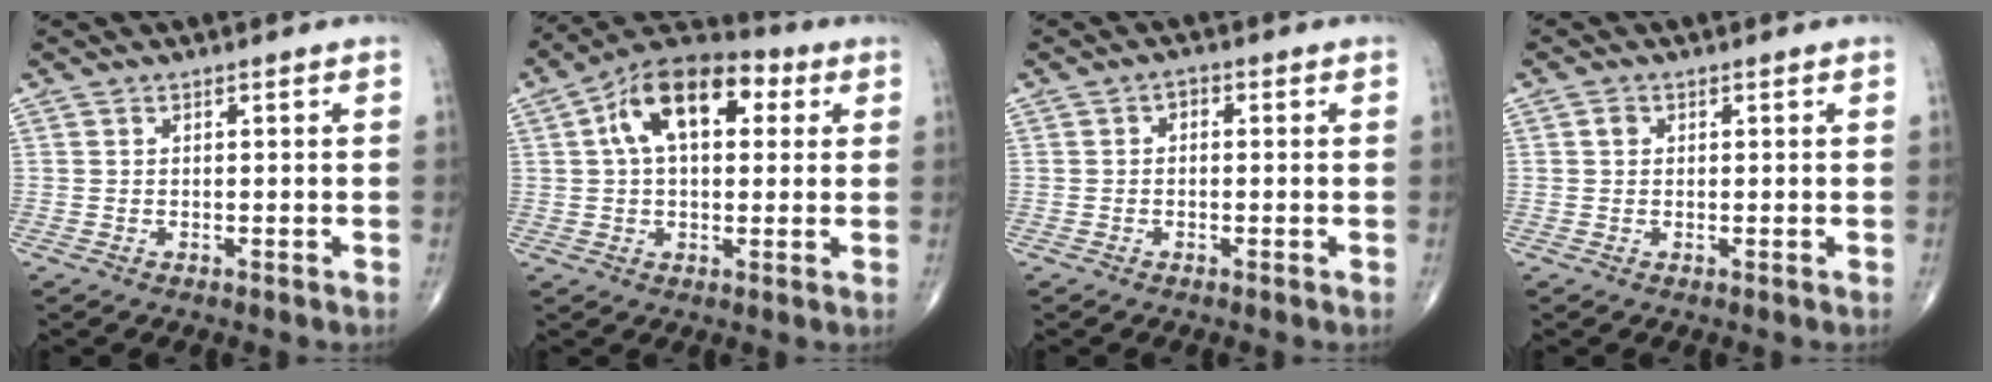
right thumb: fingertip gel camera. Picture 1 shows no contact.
{"total": 15.2, "force": [4.1, 8.6, 11.8], "torque": [-0.176, 0.028, 0.058]}
{"total": 1.6, "force": [0.0, 1.1, 1.1], "torque": [-0.008, 0.008, -0.008]}
{"total": 1.2, "force": [0.3, 1.0, 0.5], "torque": [-0.005, 0.001, 0.002]}